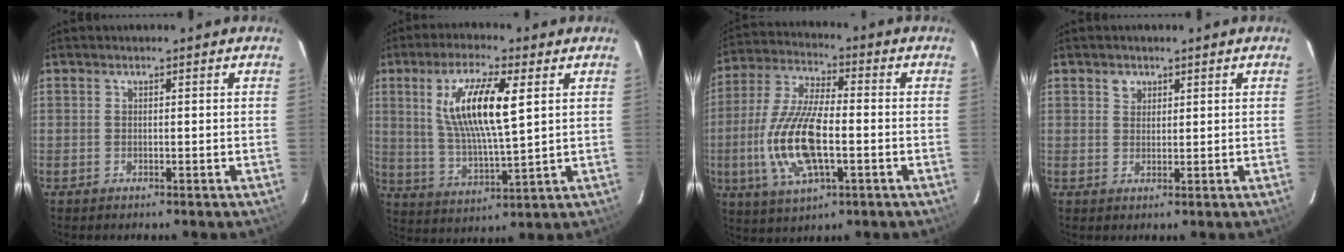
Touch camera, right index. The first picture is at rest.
{"total": 13.4, "force": [4.1, 3.0, 12.4], "torque": [-0.237, 0.000, 0.083]}
{"total": 15.8, "force": [-3.3, 5.9, 14.3], "torque": [-0.303, -0.004, -0.063]}
{"total": 2.0, "force": [1.1, 1.6, 0.4], "torque": [-0.002, 0.007, 0.019]}